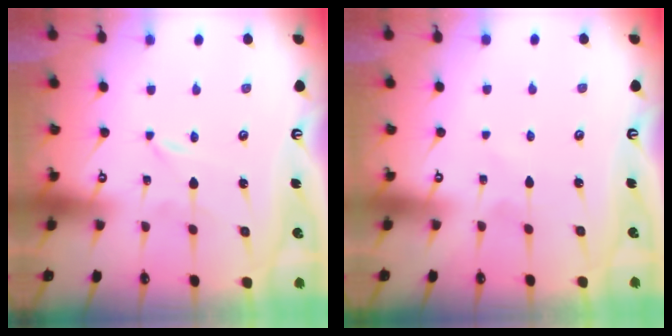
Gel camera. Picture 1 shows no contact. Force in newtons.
{"total": 2.7, "press": 2.7, "slide": 0.2}